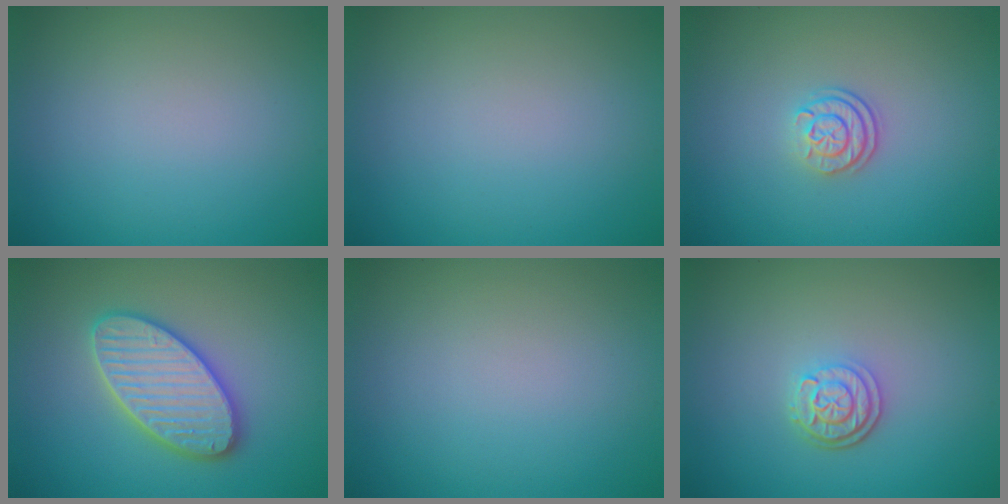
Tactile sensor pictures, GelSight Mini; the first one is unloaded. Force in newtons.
{"total": 0.0}
{"total": 2.4, "press": 1.8, "slide": 1.5}
{"total": 5.3, "press": 5.3, "slide": 0.7}
{"total": 0.0}
{"total": 2.8, "press": 2.3, "slide": 1.6}